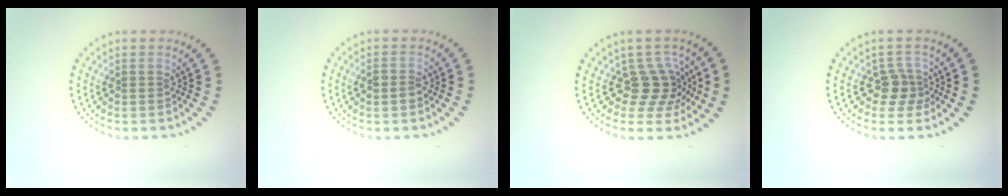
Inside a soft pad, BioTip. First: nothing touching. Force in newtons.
{"total": 1.3, "press": 1.3, "slide": 0.2}
{"total": 3.4, "press": 2.7, "slide": 2.1}
{"total": 2.2, "press": 1.8, "slide": 1.3}